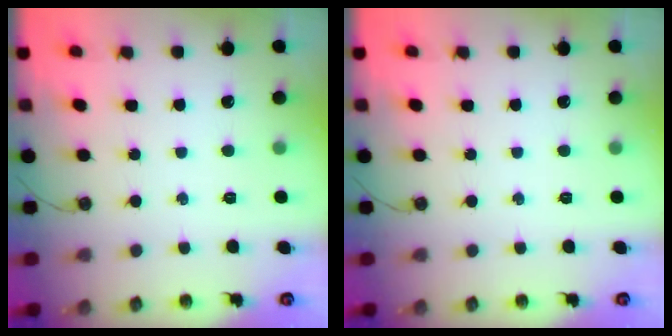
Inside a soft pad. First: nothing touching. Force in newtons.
{"total": 0.0}